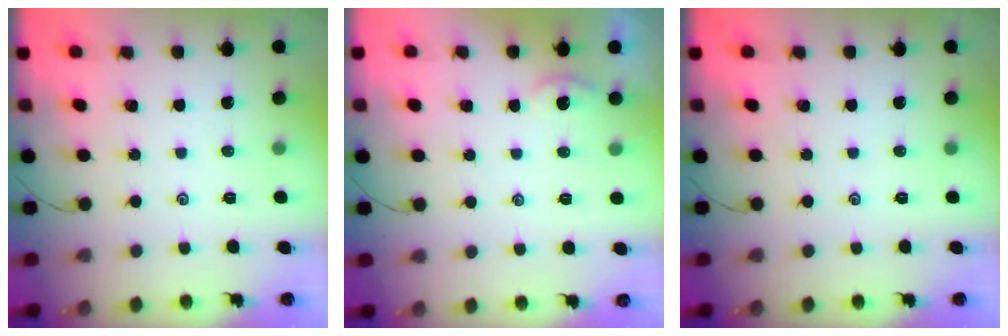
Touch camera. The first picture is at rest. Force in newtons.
{"total": 0.6, "press": 0.6, "slide": 0.2}
{"total": 0.0}